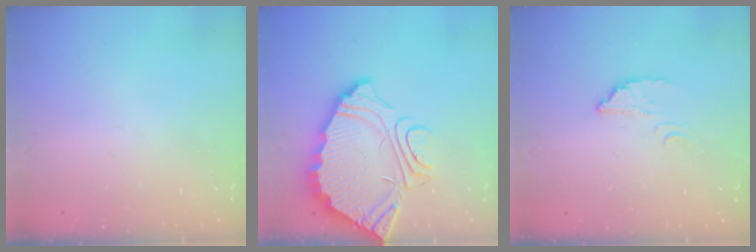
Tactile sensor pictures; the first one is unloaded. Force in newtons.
{"total": 11.2, "press": 11.2, "slide": 1.0}
{"total": 3.0, "press": 3.0, "slide": 0.2}